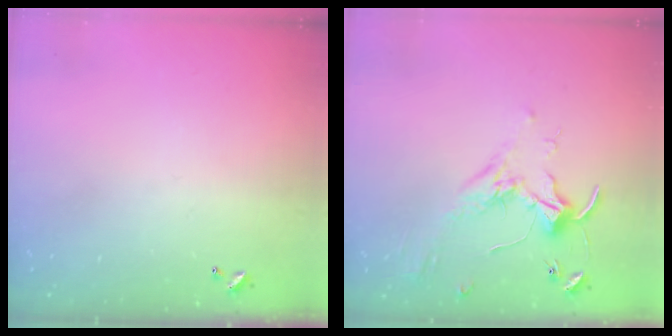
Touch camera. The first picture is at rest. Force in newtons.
{"total": 1.6, "press": 1.6, "slide": 0.4}